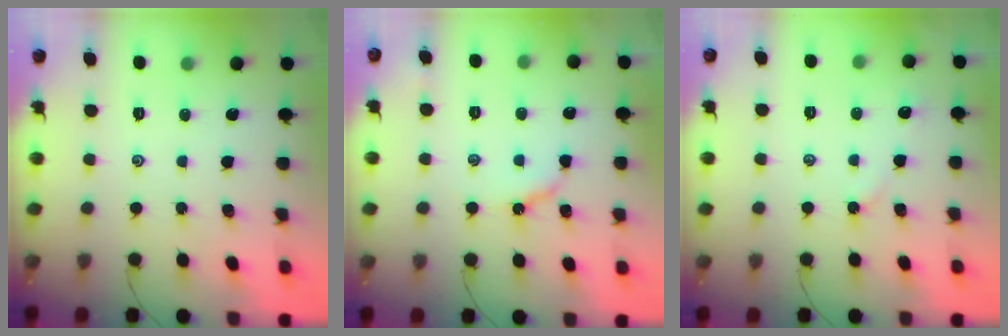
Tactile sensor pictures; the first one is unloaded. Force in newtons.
{"total": 4.5, "press": 4.5, "slide": 0.3}
{"total": 2.7, "press": 2.7, "slide": 0.3}